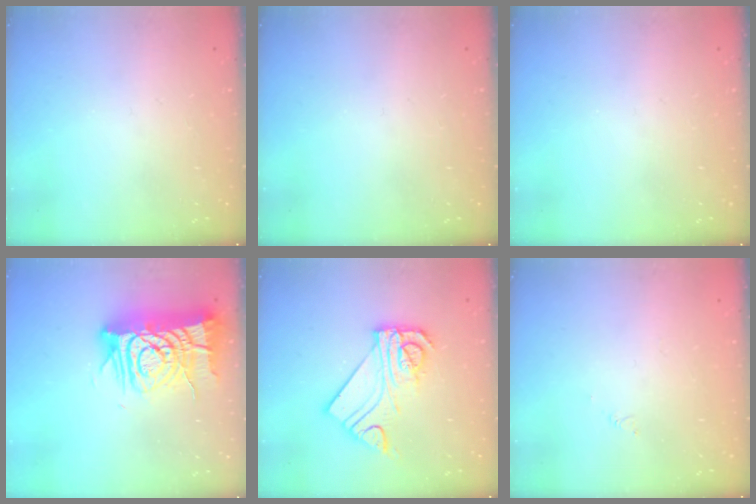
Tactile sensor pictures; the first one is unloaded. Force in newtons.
{"total": 0.0}
{"total": 0.0}
{"total": 17.2, "press": 17.2, "slide": 1.5}
{"total": 13.2, "press": 13.1, "slide": 1.6}
{"total": 1.6, "press": 1.5, "slide": 0.3}